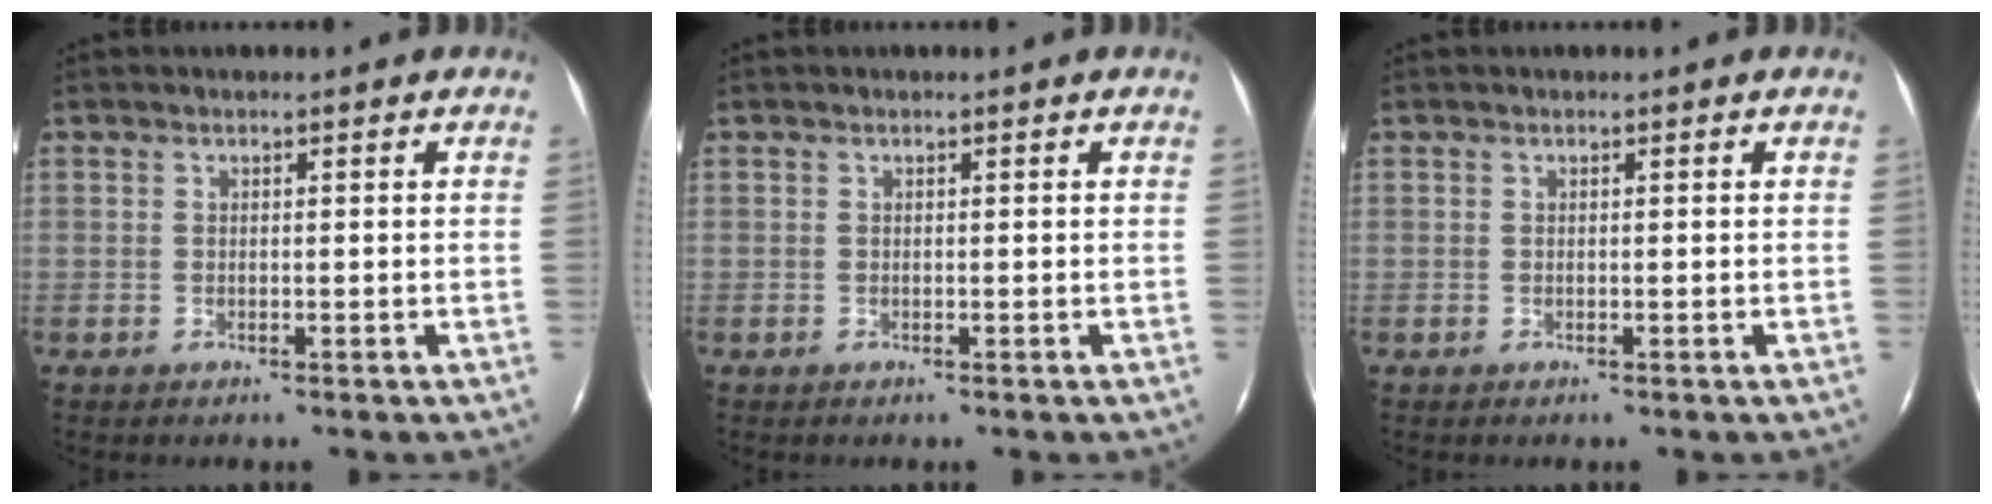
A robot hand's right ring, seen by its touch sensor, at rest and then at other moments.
{"total": 0.0}
{"total": 0.0}